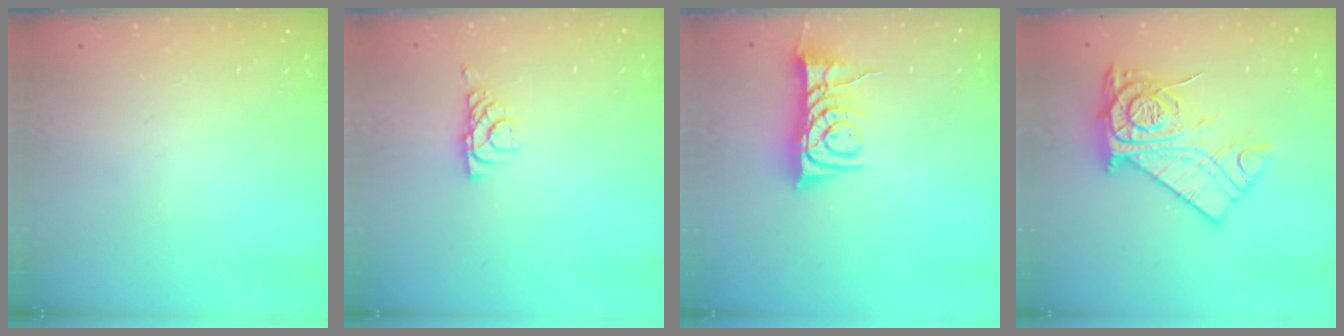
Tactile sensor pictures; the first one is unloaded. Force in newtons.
{"total": 6.0, "press": 6.0, "slide": 0.8}
{"total": 10.4, "press": 10.4, "slide": 0.8}
{"total": 16.3, "press": 16.3, "slide": 1.3}